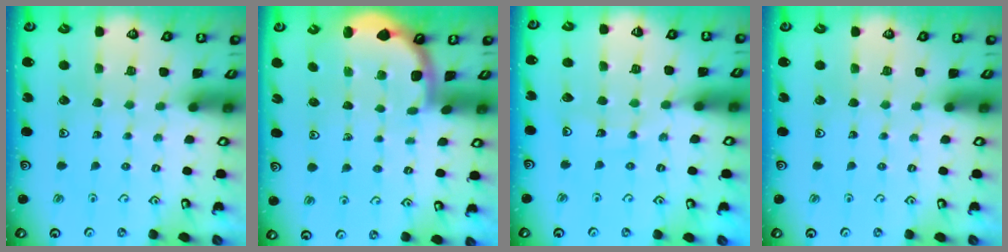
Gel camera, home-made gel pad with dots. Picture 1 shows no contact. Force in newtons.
{"total": 1.8, "press": 1.8, "slide": 0.1}
{"total": 8.7, "press": 8.6, "slide": 1.1}
{"total": 0.0}